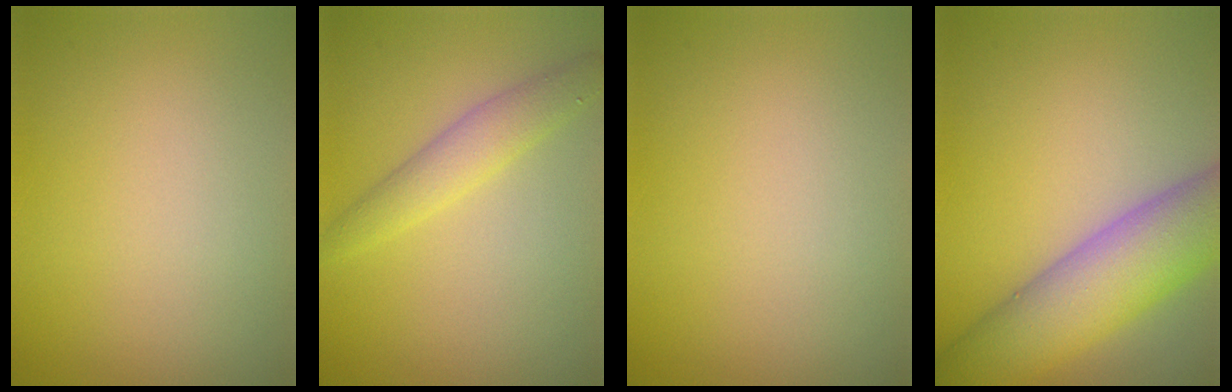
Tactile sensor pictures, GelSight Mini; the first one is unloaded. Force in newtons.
{"total": 2.6, "press": 2.6, "slide": 0.1}
{"total": 0.0}
{"total": 8.7, "press": 8.7, "slide": 0.6}